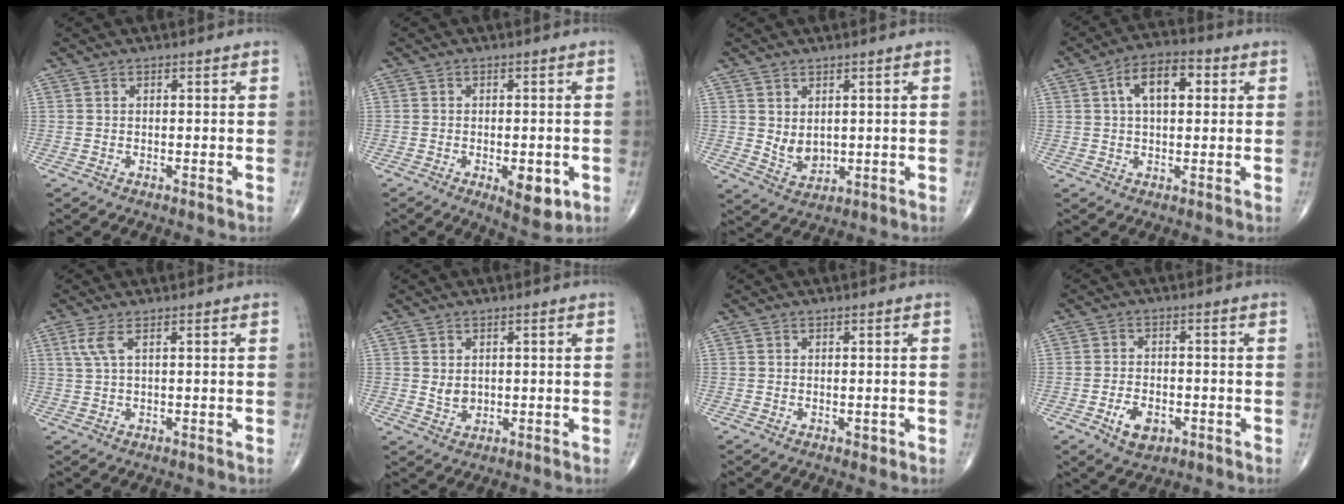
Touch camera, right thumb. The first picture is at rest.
{"total": 6.3, "force": [-2.0, 2.8, 5.2], "torque": [-0.062, -0.006, -0.022]}
{"total": 4.2, "force": [0.9, 2.9, 2.9], "torque": [-0.039, -0.018, 0.029]}
{"total": 9.0, "force": [2.3, 4.8, 7.2], "torque": [-0.108, 0.017, 0.030]}
{"total": 2.9, "force": [1.1, 0.6, 2.6], "torque": [-0.073, 0.009, 0.032]}
{"total": 2.6, "force": [0.5, 2.0, 1.6], "torque": [-0.020, -0.007, 0.015]}
{"total": 0.8, "force": [-0.1, 0.6, 0.5], "torque": [-0.002, -0.001, -0.001]}
{"total": 5.9, "force": [-2.4, 3.6, 3.9], "torque": [-0.059, 0.006, -0.037]}